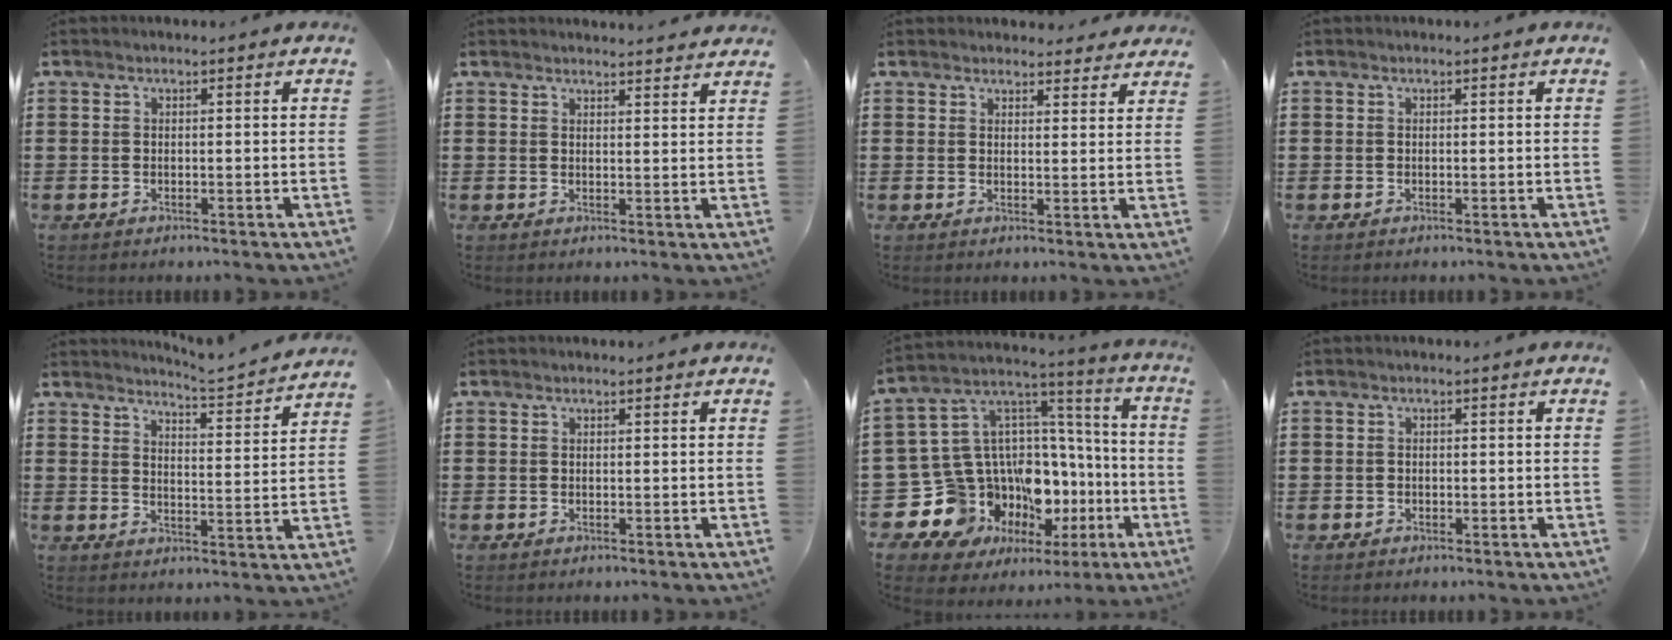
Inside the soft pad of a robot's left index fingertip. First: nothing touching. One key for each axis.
{"total": 2.3, "fx": 2.3, "fy": -0.2, "fz": 0.2, "tx": -0.001, "ty": -0.008, "tz": 0.043}
{"total": 2.9, "fx": 2.8, "fy": 0.6, "fz": 0.3, "tx": -0.004, "ty": -0.010, "tz": 0.052}
{"total": 0.0}
{"total": 4.1, "fx": 3.9, "fy": -0.8, "fz": 0.8, "tx": -0.026, "ty": -0.036, "tz": 0.062}
{"total": 0.0}
{"total": 16.7, "fx": -7.3, "fy": 12.8, "fz": 7.7, "tx": -0.199, "ty": -0.054, "tz": -0.073}
{"total": 0.6, "fx": -0.2, "fy": 0.6, "fz": 0.1, "tx": -0.006, "ty": 0.002, "tz": -0.006}